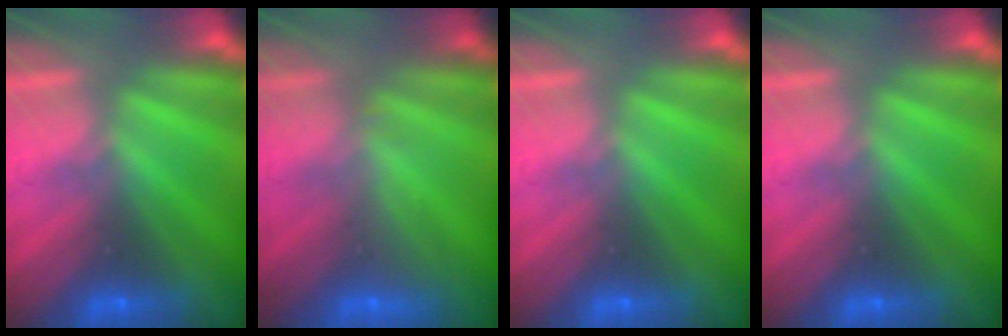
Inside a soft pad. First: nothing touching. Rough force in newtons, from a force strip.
{"total": 2.3}
{"total": 0.0}
{"total": 0.0}